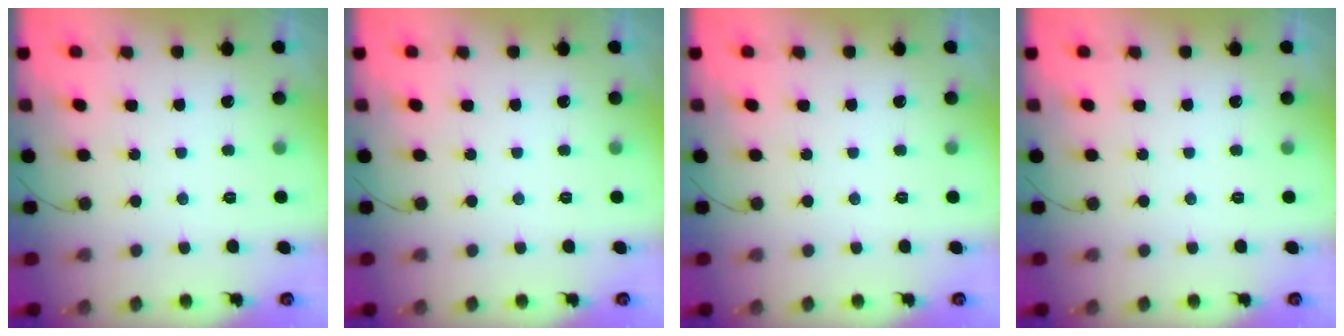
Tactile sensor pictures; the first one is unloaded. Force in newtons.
{"total": 0.0}
{"total": 0.0}
{"total": 0.0}